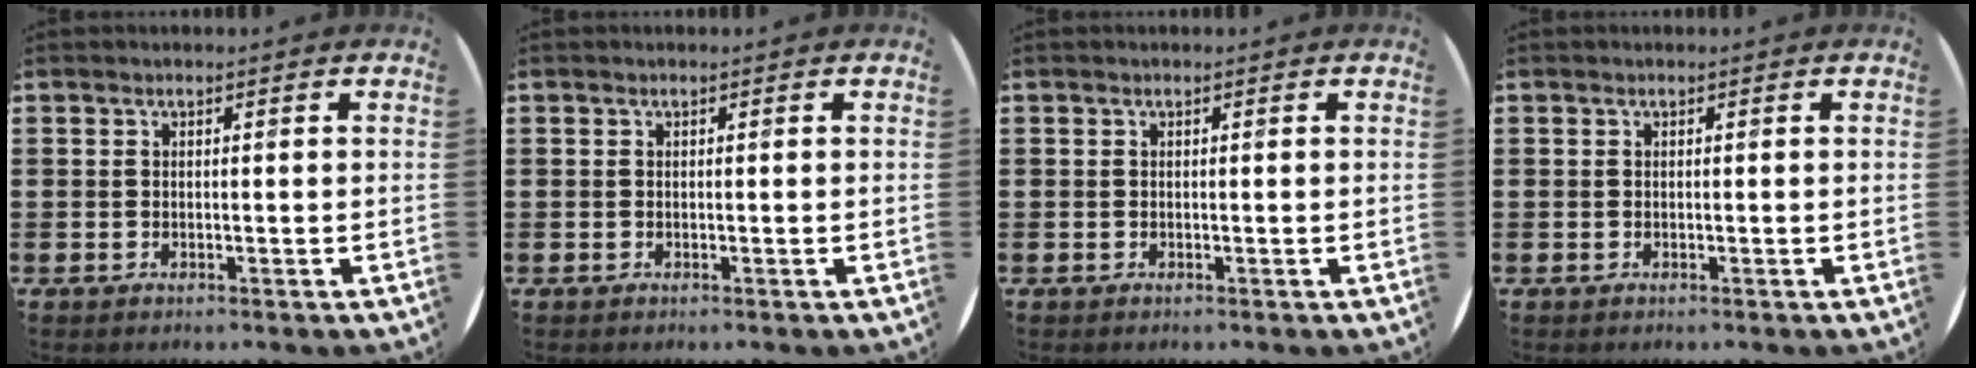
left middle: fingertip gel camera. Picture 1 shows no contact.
{"total": 0.0}
{"total": 0.0}
{"total": 0.0}